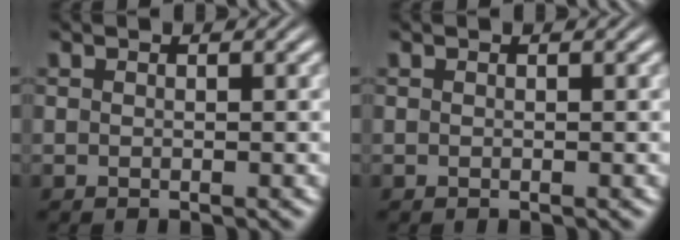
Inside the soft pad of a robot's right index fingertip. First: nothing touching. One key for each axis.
{"total": 0.0}